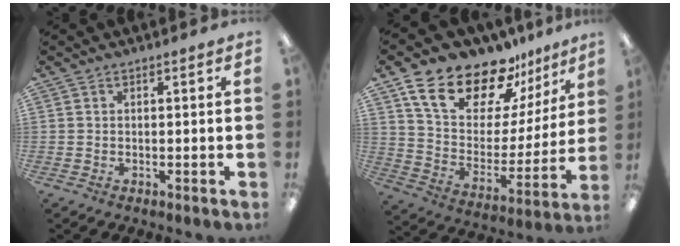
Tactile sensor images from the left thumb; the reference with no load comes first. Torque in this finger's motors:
{"motor_torque": [0.23, 0.72, 1.22, -1.55, 0.11]}